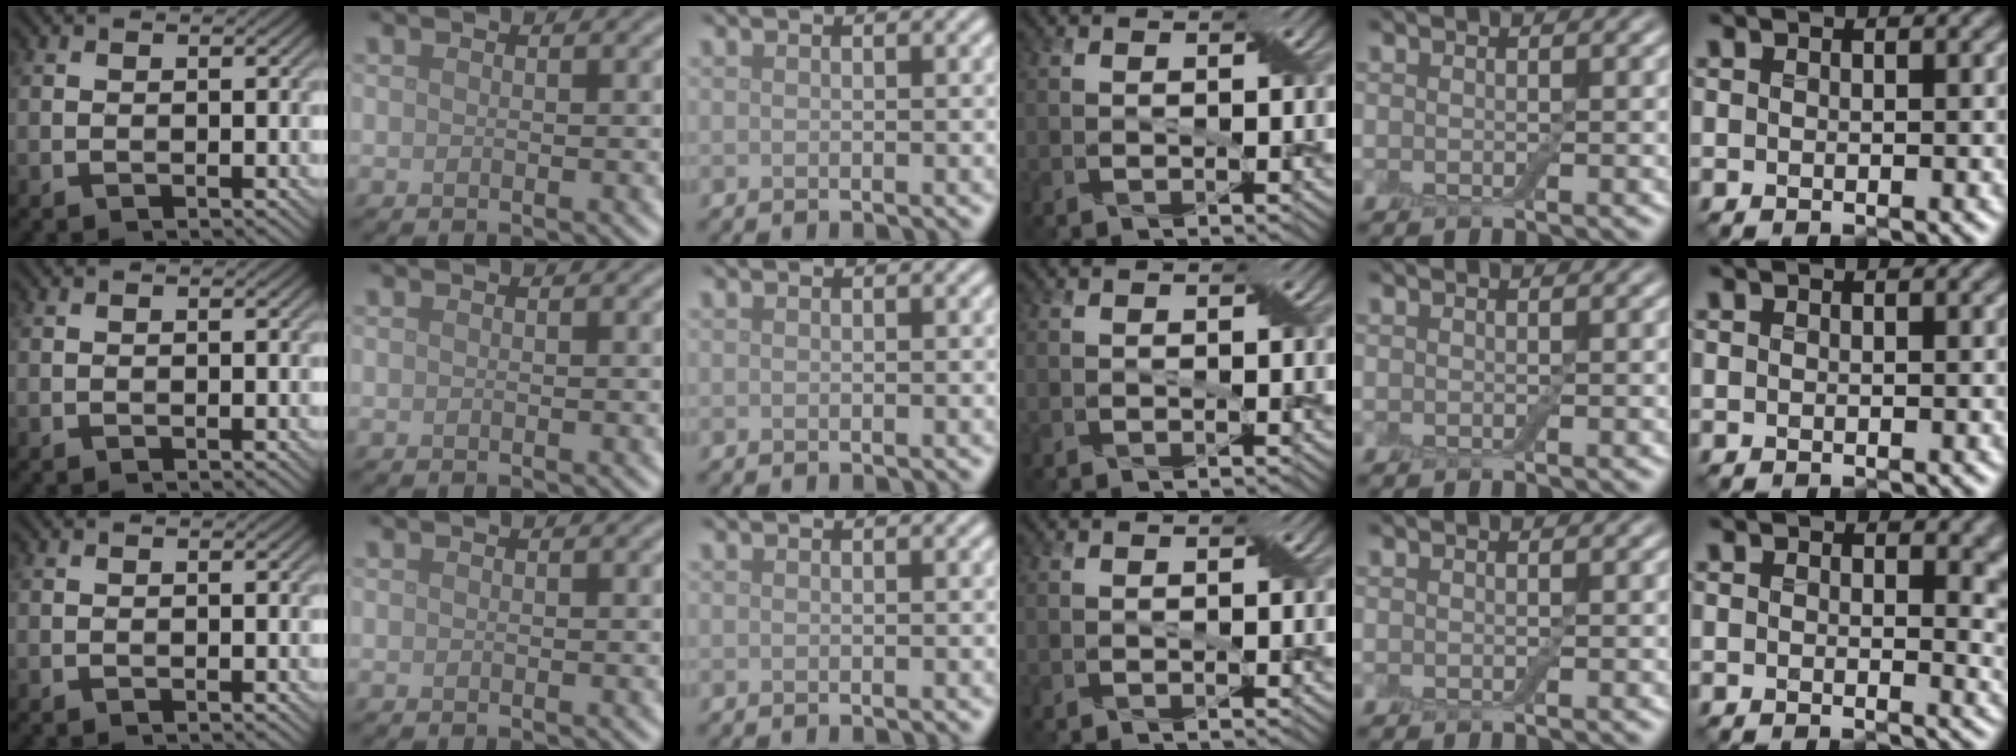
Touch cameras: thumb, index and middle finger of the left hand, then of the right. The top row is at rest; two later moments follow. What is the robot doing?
{"motion": "extract", "object": "drawer"}